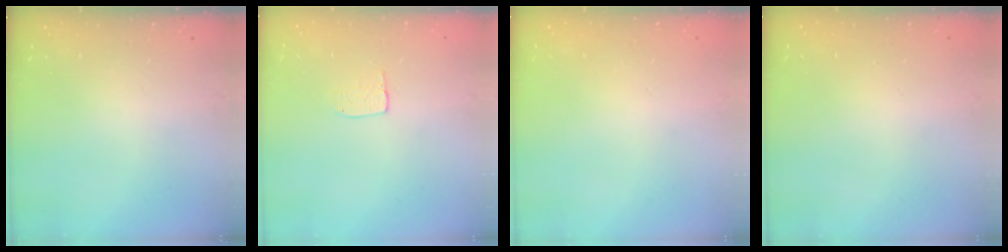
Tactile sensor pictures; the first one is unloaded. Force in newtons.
{"total": 3.8, "press": 3.8, "slide": 0.2}
{"total": 0.0}
{"total": 0.0}